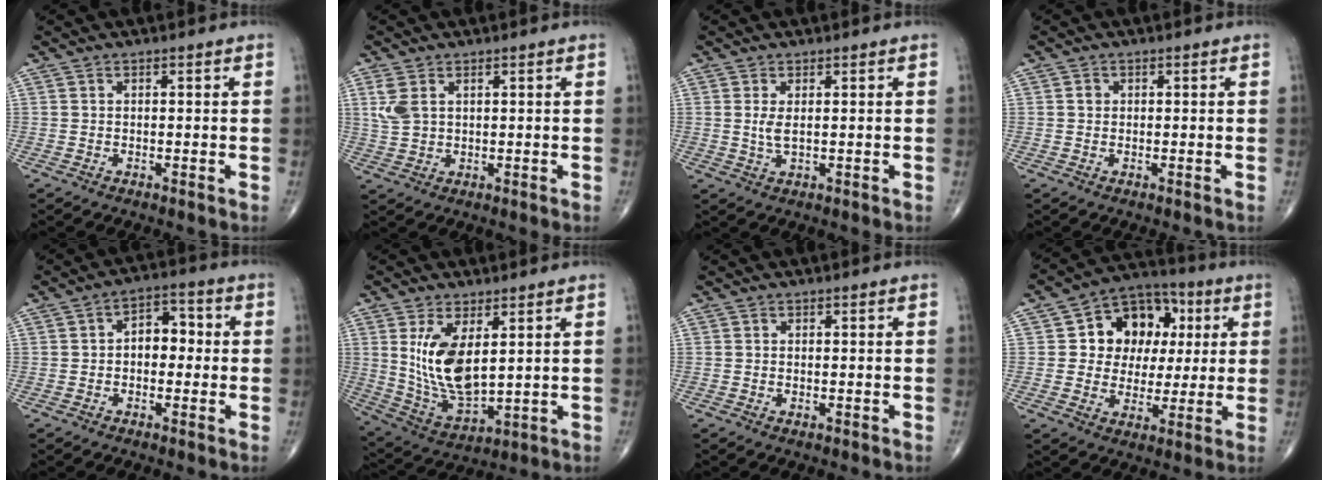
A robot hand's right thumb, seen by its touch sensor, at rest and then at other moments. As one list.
[{"total": 4.3, "force": [1.6, 2.7, 2.9], "torque": [-0.069, 0.001, 0.039]}, {"total": 2.6, "force": [0.4, 1.0, 2.3], "torque": [-0.052, -0.007, 0.014]}, {"total": 1.0, "force": [0.1, 0.9, 0.4], "torque": [-0.003, 0.002, 0.001]}, {"total": 6.4, "force": [-0.1, 4.3, 4.8], "torque": [-0.045, 0.024, -0.011]}, {"total": 12.8, "force": [3.2, 6.1, 10.8], "torque": [-0.200, -0.026, 0.081]}, {"total": 0.6, "force": [-0.2, 0.3, 0.5], "torque": [-0.010, -0.001, -0.004]}, {"total": 14.0, "force": [3.0, 11.3, 7.7], "torque": [-0.059, 0.010, 0.045]}]